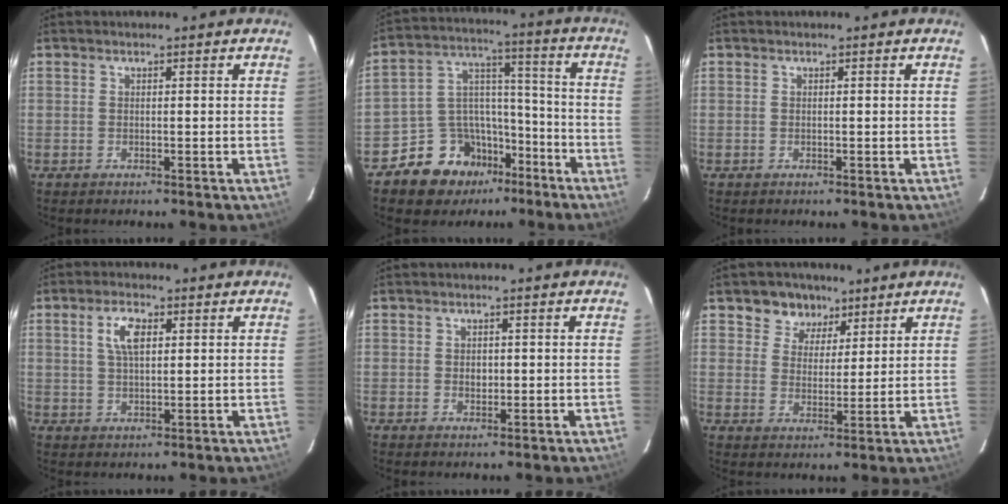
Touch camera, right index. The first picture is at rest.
{"total": 13.5, "force": [-9.3, 9.2, 3.3], "torque": [-0.077, 0.065, -0.145]}
{"total": 0.0}
{"total": 5.0, "force": [1.7, 2.2, 4.1], "torque": [-0.078, 0.008, 0.032]}
{"total": 1.5, "force": [0.1, 1.2, 0.9], "torque": [-0.014, 0.003, 0.001]}
{"total": 6.6, "force": [4.2, 4.9, 1.3], "torque": [-0.019, 0.010, 0.068]}